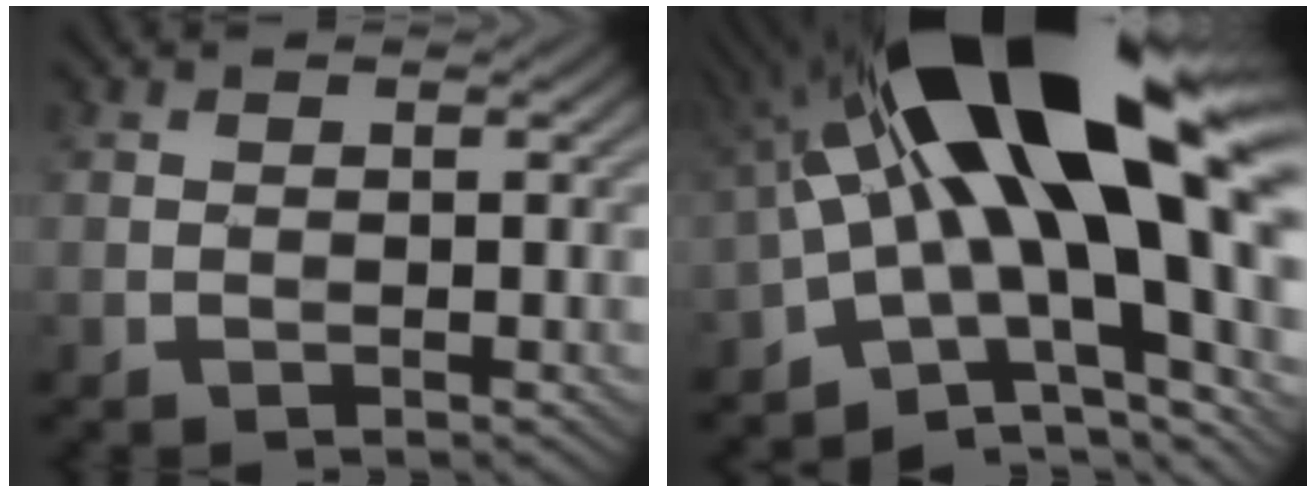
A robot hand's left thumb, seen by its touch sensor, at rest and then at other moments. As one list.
[{"total": 21.0, "force": [2.8, 9.5, 18.5], "torque": [-0.299, 0.009, 0.044]}]